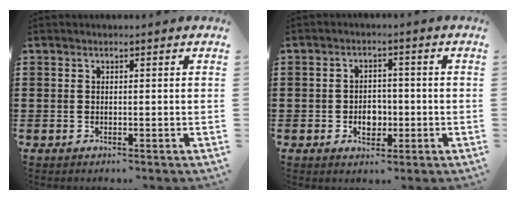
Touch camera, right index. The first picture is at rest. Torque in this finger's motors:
{"motor_torque": [0.67, 1.47, 0.08, 0.01]}